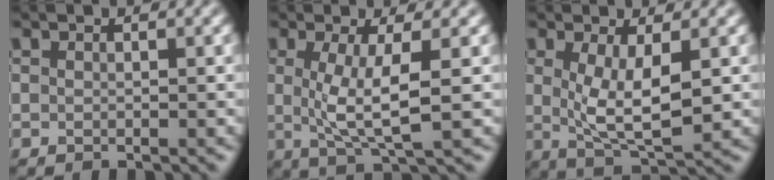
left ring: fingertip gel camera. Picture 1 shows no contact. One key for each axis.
{"total": 5.2, "fx": 0.3, "fy": 1.1, "fz": 5.0, "tx": -0.097, "ty": -0.008, "tz": 0.006}
{"total": 5.6, "fx": 0.4, "fy": 1.8, "fz": 5.3, "tx": -0.104, "ty": -0.012, "tz": 0.013}